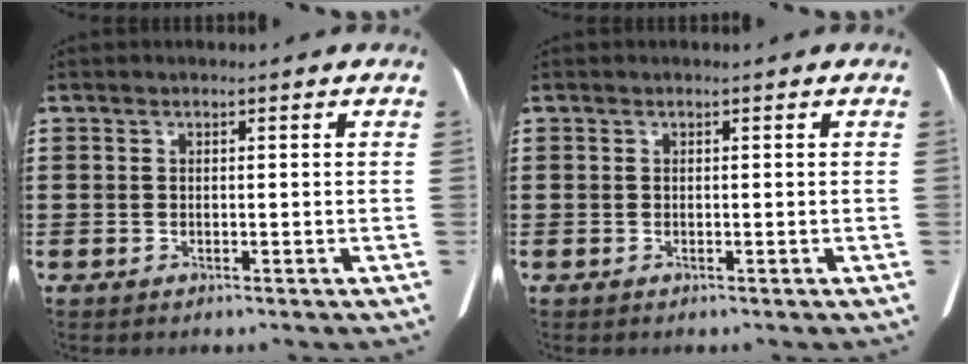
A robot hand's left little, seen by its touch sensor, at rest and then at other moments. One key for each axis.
{"total": 0.0}